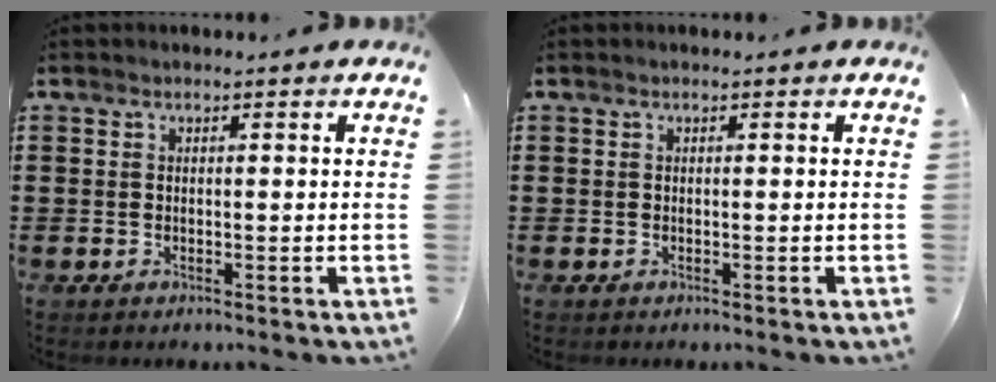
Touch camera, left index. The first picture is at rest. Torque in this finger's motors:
{"motor_torque": [0.00, 0.00, 0.00, 0.00]}